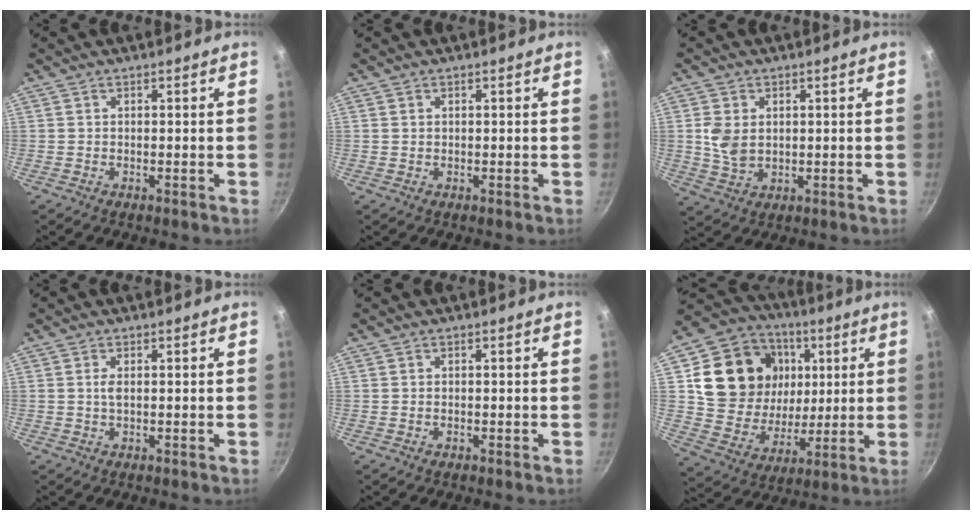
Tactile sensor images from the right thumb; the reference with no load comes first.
{"total": 0.5, "force": [0.2, 0.4, 0.1], "torque": [-0.001, 0.002, 0.004]}
{"total": 6.4, "force": [1.0, 4.7, 4.3], "torque": [-0.078, -0.009, 0.024]}
{"total": 1.4, "force": [0.2, 0.6, 1.2], "torque": [-0.026, 0.001, 0.004]}
{"total": 0.0}
{"total": 21.7, "force": [5.7, 17.7, 11.2], "torque": [-0.186, -0.004, 0.108]}